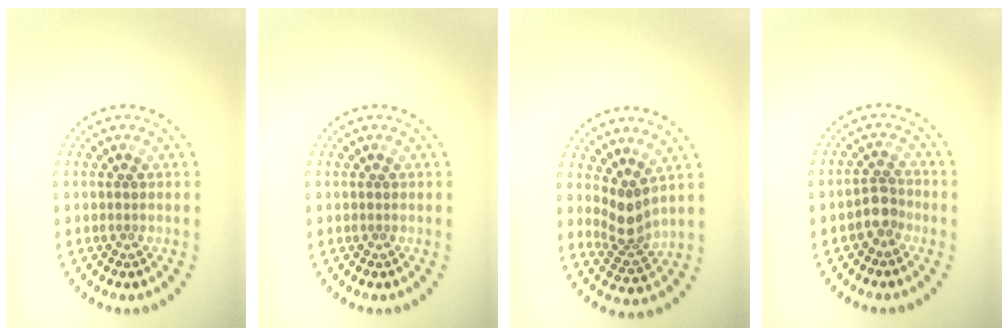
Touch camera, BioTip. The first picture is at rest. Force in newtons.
{"total": 0.0}
{"total": 2.9, "press": 2.0, "slide": 2.1}
{"total": 2.1, "press": 1.8, "slide": 1.0}